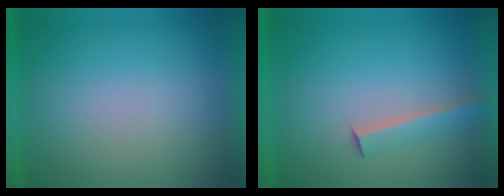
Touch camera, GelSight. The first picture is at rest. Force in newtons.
{"total": 2.5}